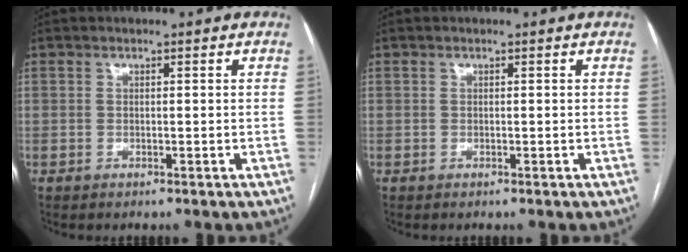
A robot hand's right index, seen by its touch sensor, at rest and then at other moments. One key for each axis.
{"total": 0.0}